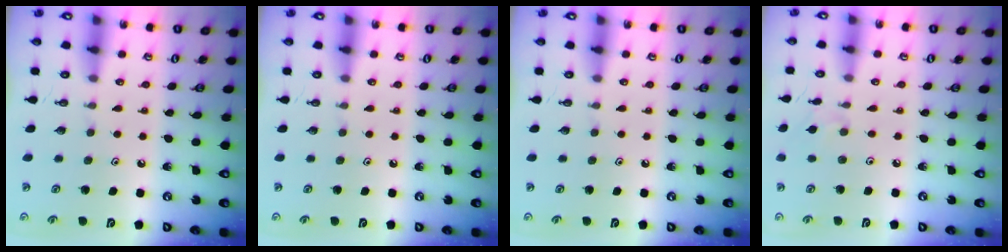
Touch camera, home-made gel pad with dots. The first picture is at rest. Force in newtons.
{"total": 0.0}
{"total": 0.0}
{"total": 2.9, "press": 2.8, "slide": 0.6}